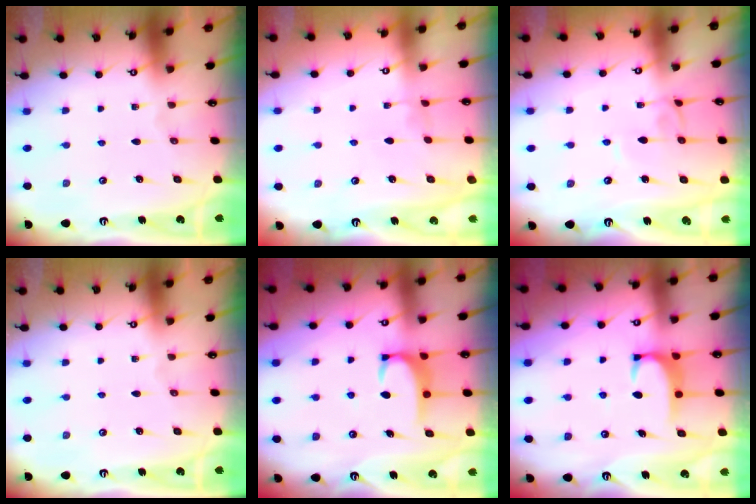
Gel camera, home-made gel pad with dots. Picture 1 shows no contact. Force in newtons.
{"total": 2.8, "press": 2.8, "slide": 0.3}
{"total": 2.0, "press": 2.0, "slide": 0.2}
{"total": 0.0}
{"total": 2.9, "press": 2.8, "slide": 0.5}
{"total": 2.0, "press": 1.9, "slide": 0.5}